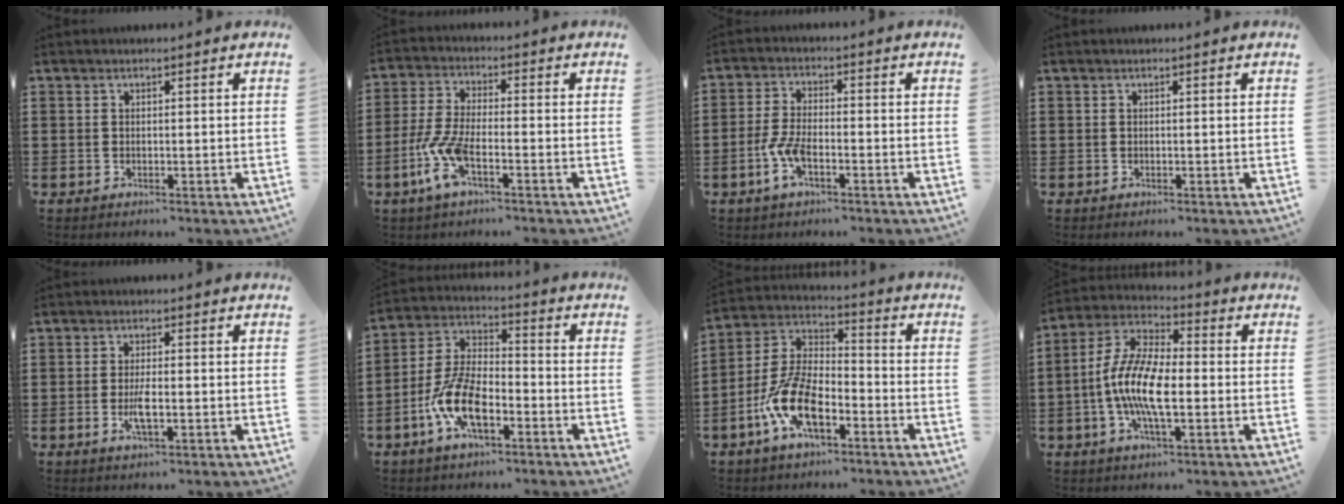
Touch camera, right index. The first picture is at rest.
{"total": 6.8, "force": [-3.3, 1.7, 5.7], "torque": [-0.154, -0.021, -0.070]}
{"total": 4.1, "force": [-1.8, 1.3, 3.5], "torque": [-0.089, -0.007, -0.040]}
{"total": 0.0}
{"total": 3.4, "force": [-0.9, 0.8, 3.2], "torque": [-0.069, -0.005, -0.020]}
{"total": 9.4, "force": [-4.2, 4.0, 7.4], "torque": [-0.177, -0.004, -0.083]}
{"total": 10.5, "force": [-5.1, 4.4, 8.1], "torque": [-0.194, 0.001, -0.102]}
{"total": 10.9, "force": [-2.4, 3.8, 10.0], "torque": [-0.230, -0.014, -0.051]}